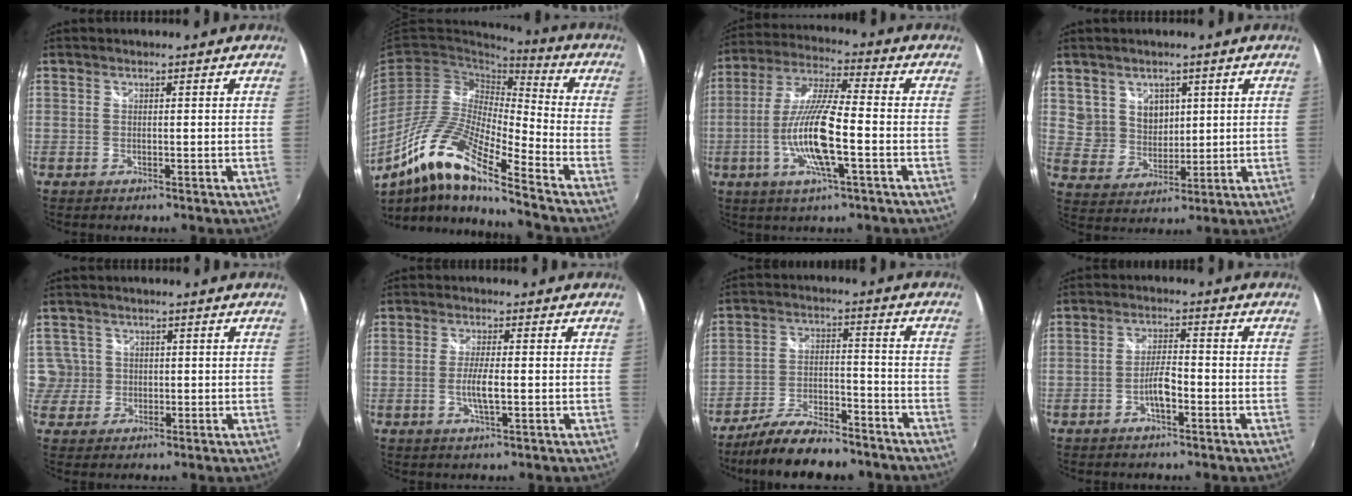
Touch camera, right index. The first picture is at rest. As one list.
[{"total": 16.3, "force": [-10.1, 2.6, 12.5], "torque": [-0.237, -0.014, -0.206]}, {"total": 13.9, "force": [-3.7, 2.1, 13.2], "torque": [-0.266, -0.007, -0.072]}, {"total": 7.4, "force": [3.7, 6.2, 1.9], "torque": [-0.029, 0.006, 0.082]}, {"total": 4.7, "force": [0.5, 4.6, 0.3], "torque": [0.010, 0.009, 0.010]}, {"total": 4.1, "force": [-0.8, 0.5, 4.0], "torque": [-0.075, -0.007, -0.015]}, {"total": 15.7, "force": [-12.9, 4.7, 7.6], "torque": [-0.156, -0.011, -0.202]}, {"total": 4.0, "force": [-2.0, 1.0, 3.3], "torque": [-0.069, 0.007, -0.036]}]